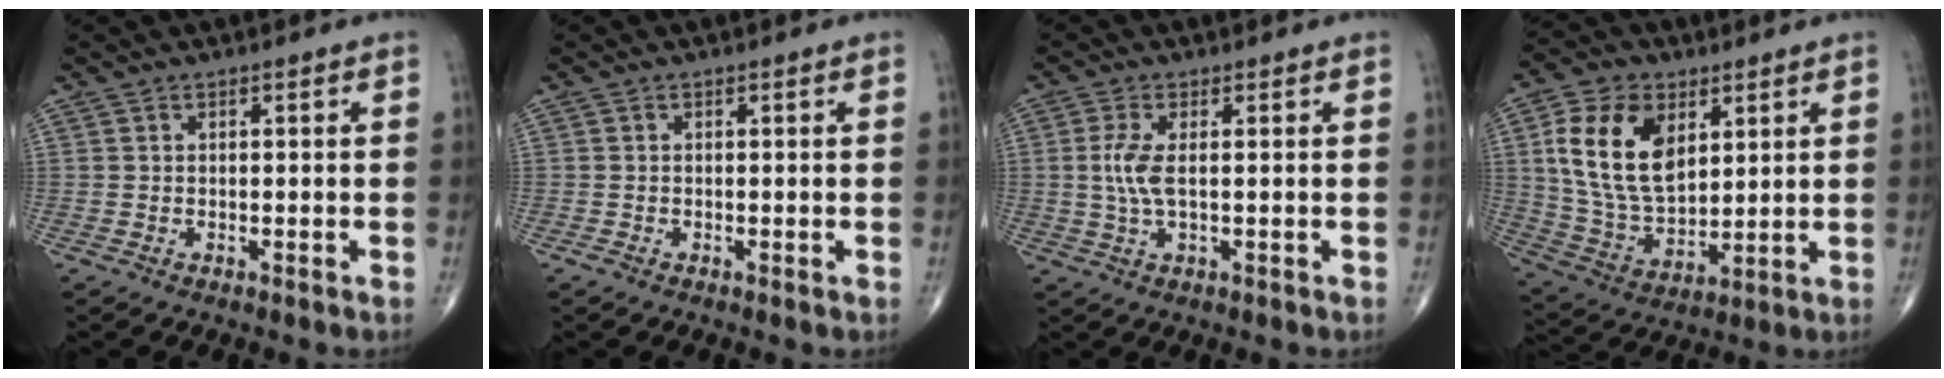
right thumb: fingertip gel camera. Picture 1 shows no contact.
{"total": 0.9, "force": [-0.5, 0.3, 0.6], "torque": [-0.011, -0.002, -0.013]}
{"total": 4.5, "force": [0.3, 1.4, 4.2], "torque": [-0.108, -0.002, 0.006]}
{"total": 16.8, "force": [5.3, 10.4, 12.1], "torque": [-0.210, -0.019, 0.108]}